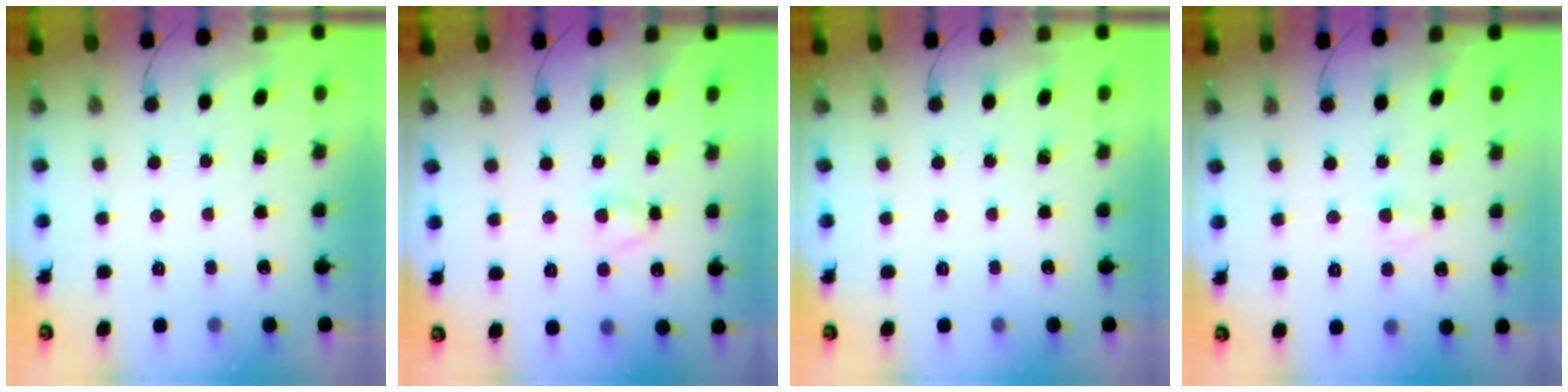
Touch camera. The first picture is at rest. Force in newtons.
{"total": 2.7, "press": 2.5, "slide": 1.0}
{"total": 0.0}
{"total": 2.7, "press": 2.5, "slide": 0.9}